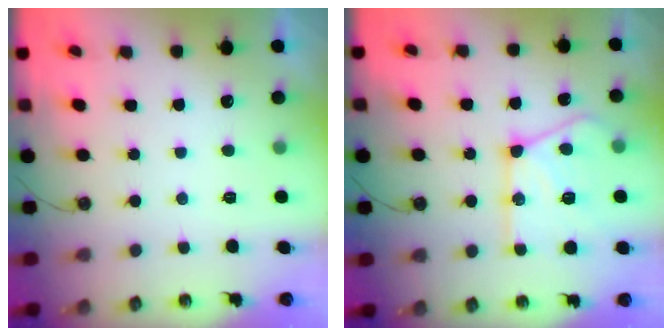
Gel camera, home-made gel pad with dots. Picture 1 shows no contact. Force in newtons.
{"total": 17.9, "press": 17.8, "slide": 2.1}